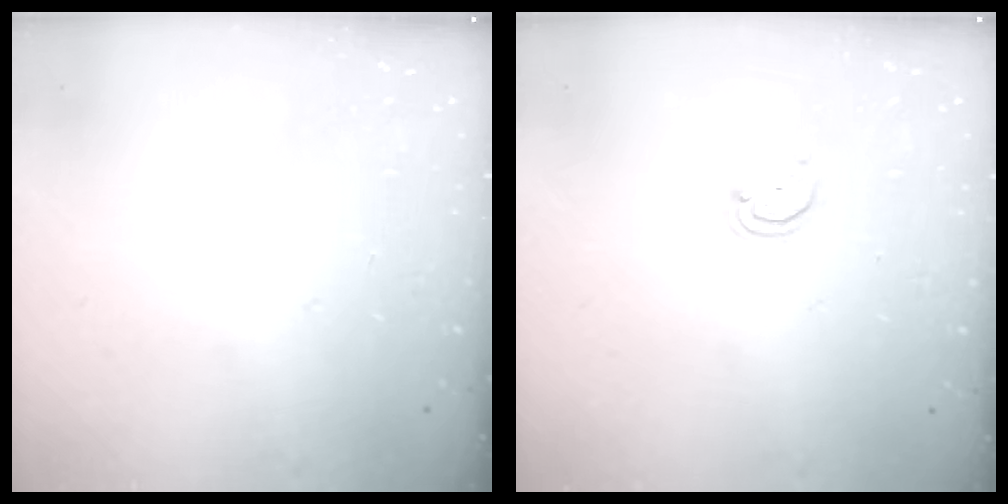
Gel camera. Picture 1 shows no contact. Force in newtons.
{"total": 2.1, "press": 2.1, "slide": 0.2}